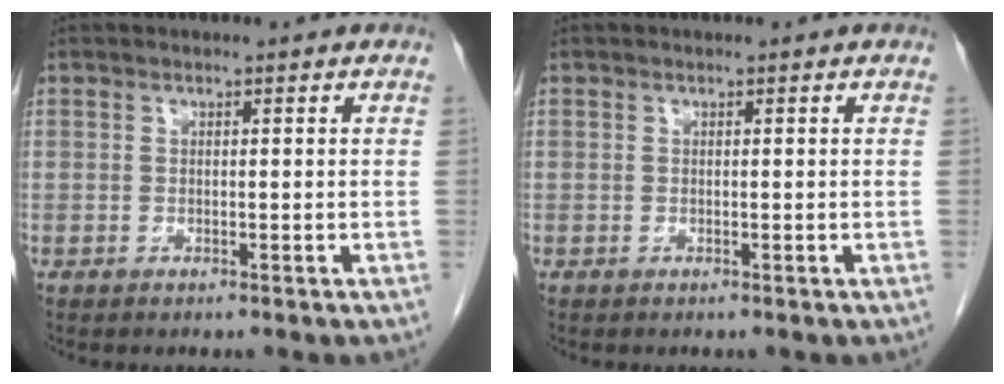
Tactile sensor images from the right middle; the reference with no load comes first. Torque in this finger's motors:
{"motor_torque": [0.00, 0.00, 0.00, 0.00]}